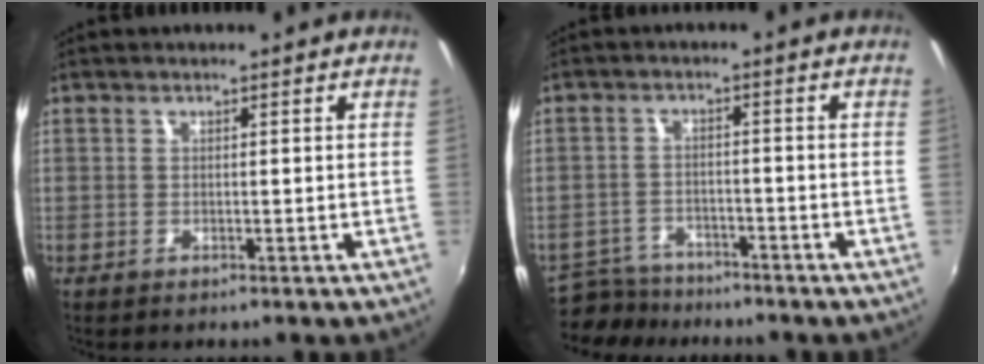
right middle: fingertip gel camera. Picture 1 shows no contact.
{"total": 7.0, "force": [-6.4, 2.6, 1.1], "torque": [-0.042, -0.001, -0.109]}